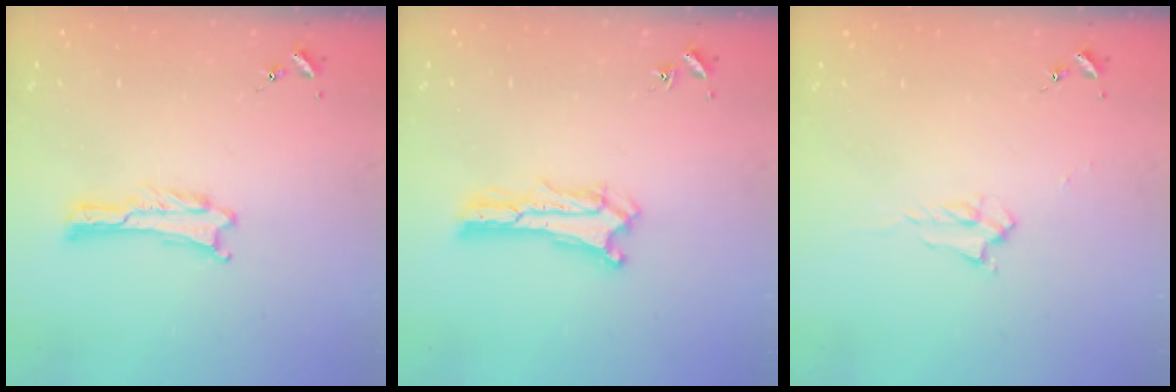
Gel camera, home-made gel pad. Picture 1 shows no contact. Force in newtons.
{"total": 0.9, "press": 0.9, "slide": 0.2}
{"total": 2.2, "press": 2.2, "slide": 0.4}